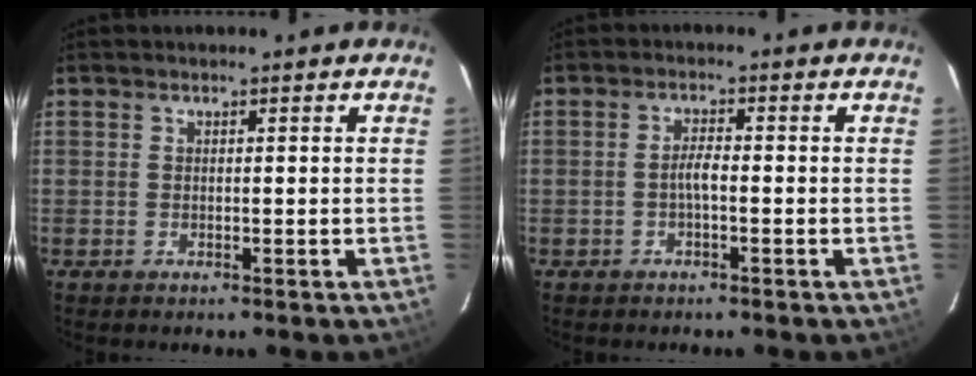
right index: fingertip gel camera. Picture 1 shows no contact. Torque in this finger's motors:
{"motor_torque": [0.35, -0.13, 0.29, 0.08]}